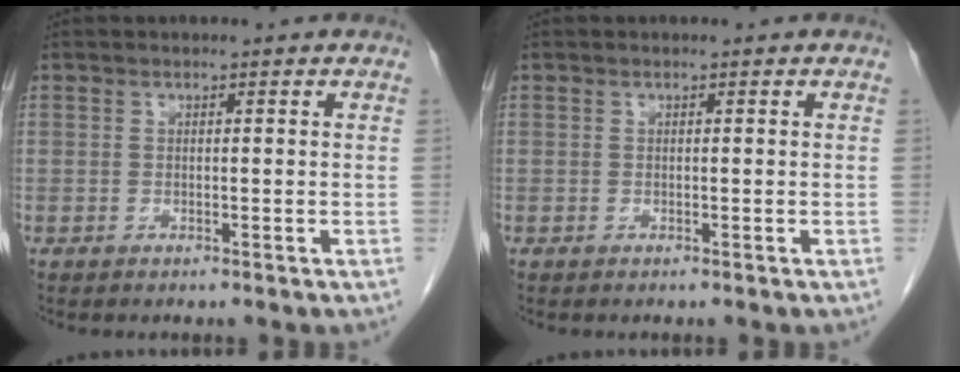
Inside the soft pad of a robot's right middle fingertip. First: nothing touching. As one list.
[{"total": 0.0}]